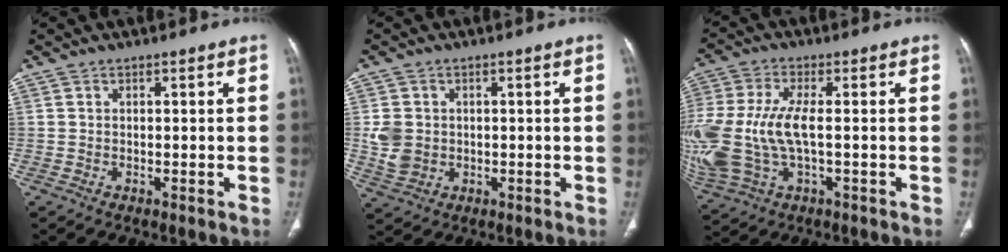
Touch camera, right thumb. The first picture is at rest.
{"total": 5.8, "force": [0.1, 4.9, 3.0], "torque": [-0.050, 0.000, 0.011]}
{"total": 19.4, "force": [-1.6, 10.1, 16.5], "torque": [-0.428, 0.000, -0.013]}